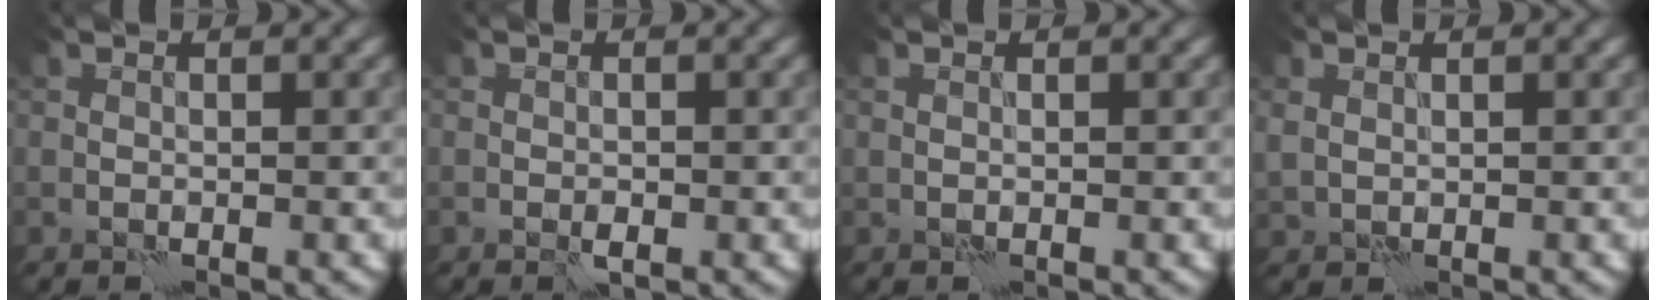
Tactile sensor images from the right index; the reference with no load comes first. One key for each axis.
{"total": 0.8, "fx": -0.4, "fy": 0.4, "fz": 0.6, "tx": -0.010, "ty": 0.000, "tz": -0.007}
{"total": 0.0}
{"total": 1.2, "fx": 0.5, "fy": 1.0, "fz": 0.5, "tx": -0.009, "ty": -0.004, "tz": 0.015}